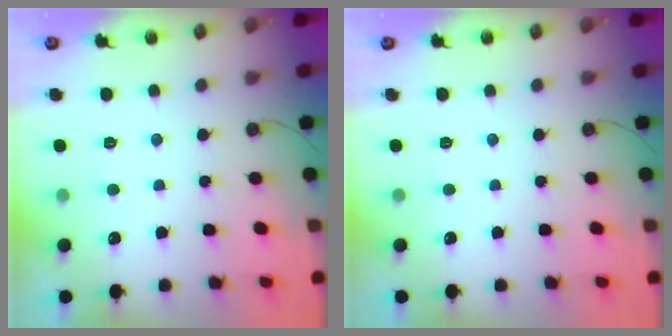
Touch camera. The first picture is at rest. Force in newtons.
{"total": 0.0}